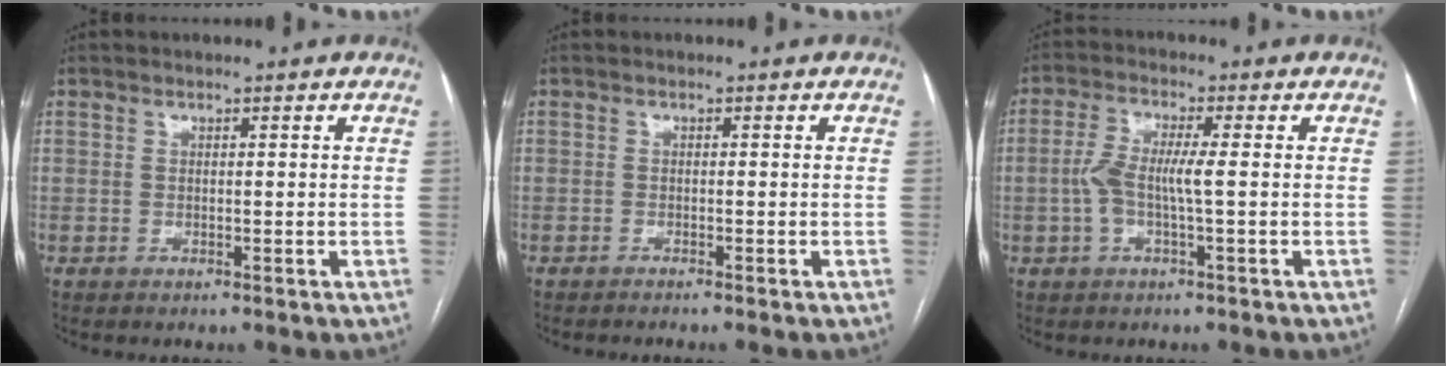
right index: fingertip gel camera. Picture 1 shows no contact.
{"total": 1.4, "force": [-1.3, -0.2, 0.5], "torque": [-0.008, 0.001, -0.017]}
{"total": 5.3, "force": [-0.6, 0.7, 5.2], "torque": [-0.118, 0.013, -0.013]}